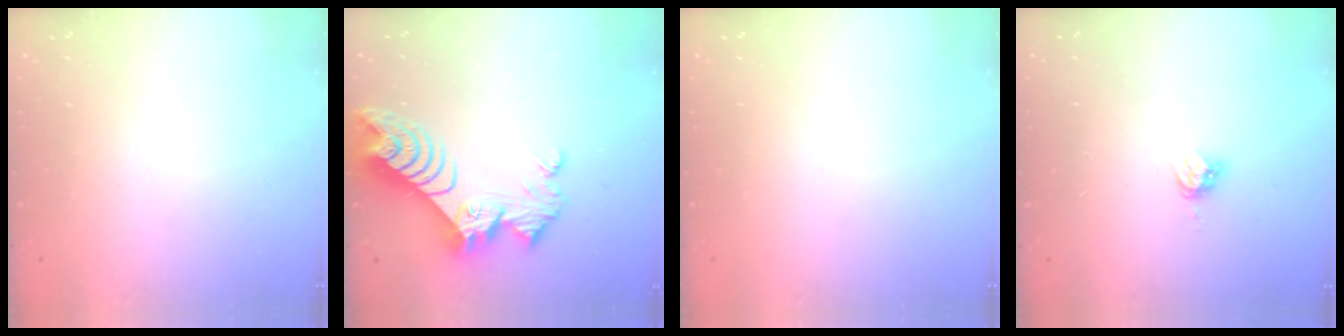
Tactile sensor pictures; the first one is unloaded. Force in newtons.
{"total": 11.5, "press": 11.5, "slide": 1.0}
{"total": 0.0}
{"total": 4.7, "press": 4.7, "slide": 0.5}